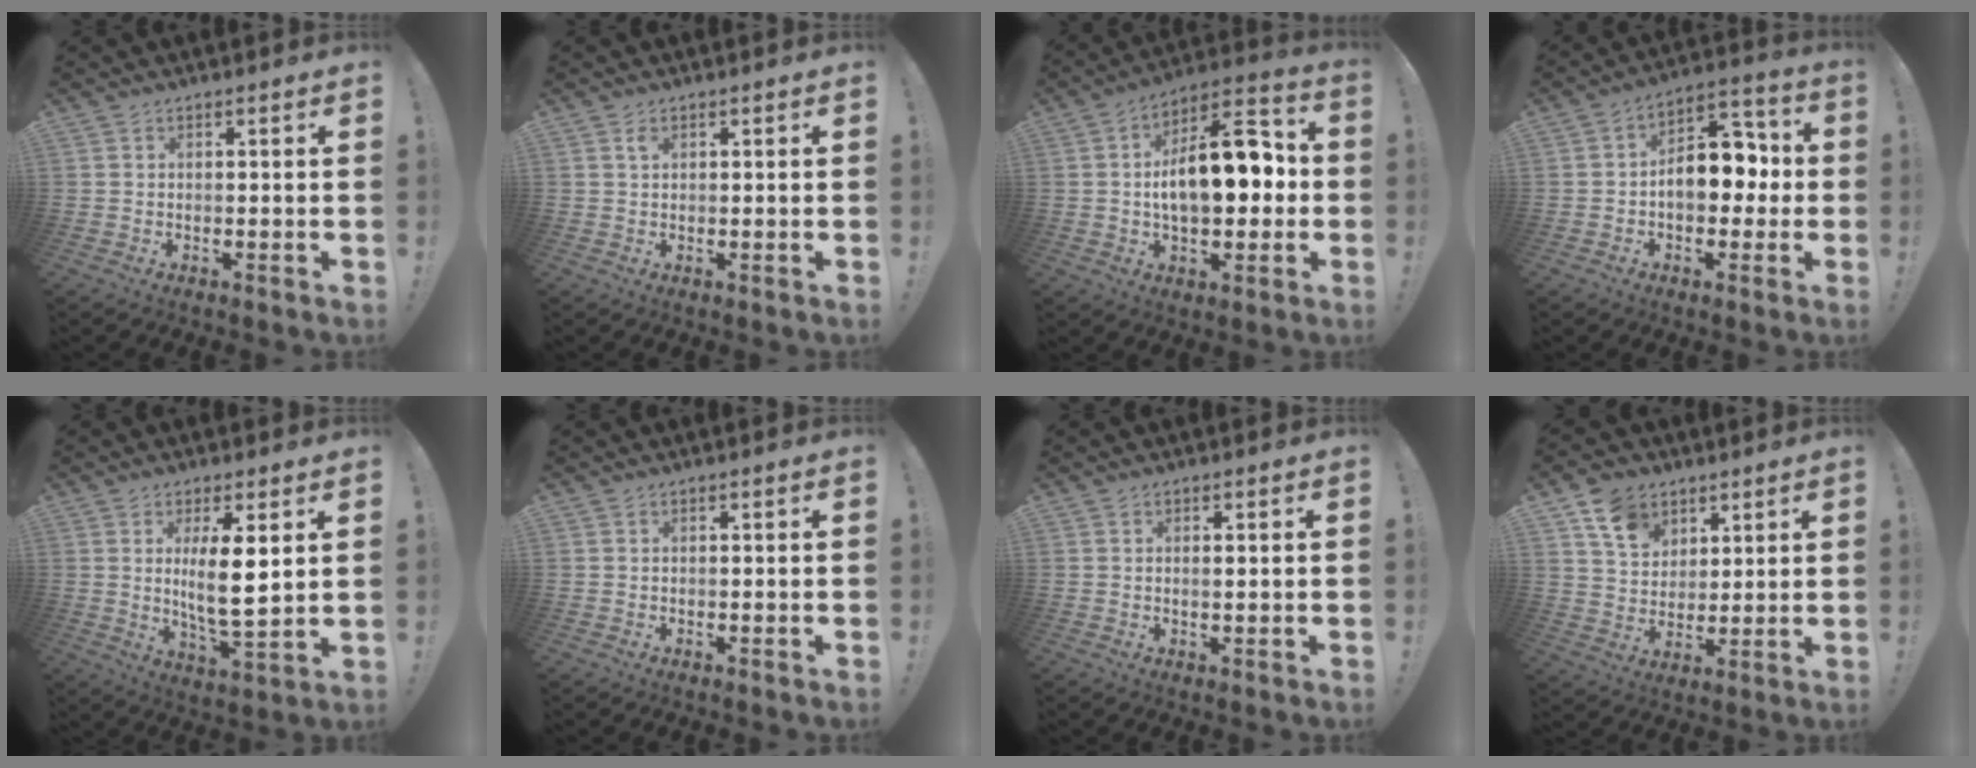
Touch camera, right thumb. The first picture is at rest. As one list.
[{"total": 1.5, "force": [0.8, 0.6, 1.1], "torque": [-0.015, -0.002, 0.012]}, {"total": 17.8, "force": [-0.2, 9.3, 15.2], "torque": [-0.224, 0.012, -0.005]}, {"total": 13.0, "force": [-0.8, 8.7, 9.6], "torque": [-0.127, 0.016, -0.010]}, {"total": 10.7, "force": [2.1, 2.7, 10.1], "torque": [-0.181, -0.017, 0.030]}, {"total": 0.0}, {"total": 1.3, "force": [0.3, 0.1, 1.2], "torque": [-0.014, -0.005, 0.002]}, {"total": 10.7, "force": [6.4, 7.6, 3.8], "torque": [-0.061, -0.034, 0.125]}]